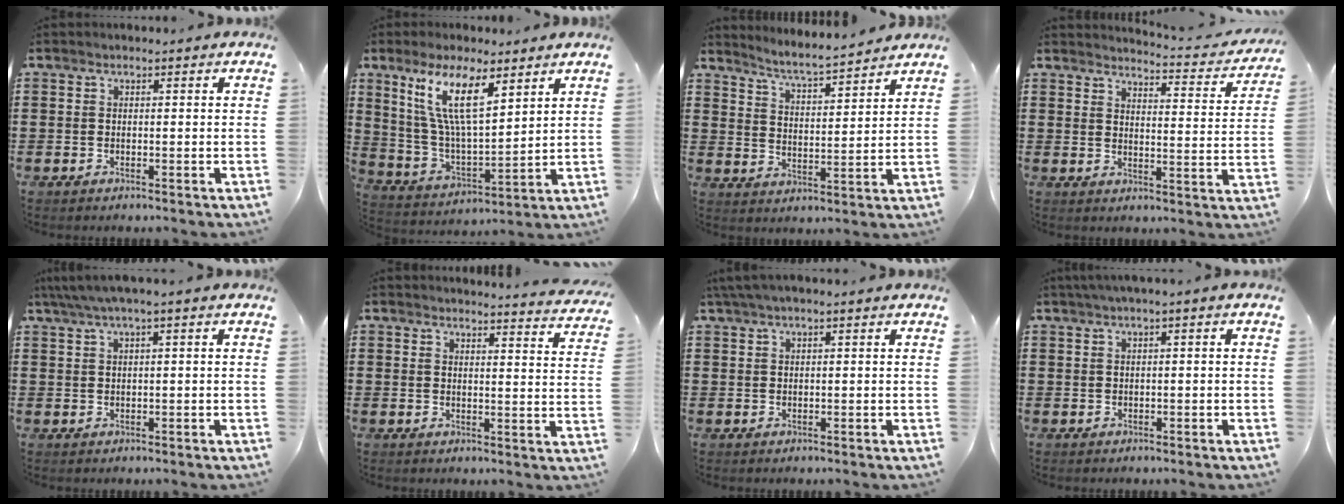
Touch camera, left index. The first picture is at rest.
{"total": 11.8, "force": [7.0, 3.3, 9.0], "torque": [-0.195, -0.018, 0.125]}
{"total": 4.5, "force": [4.4, -0.4, 1.1], "torque": [-0.042, -0.036, 0.070]}
{"total": 3.1, "force": [3.0, -0.2, 0.8], "torque": [-0.026, -0.031, 0.043]}
{"total": 2.1, "force": [0.6, 0.1, 2.0], "torque": [-0.036, -0.001, 0.010]}
{"total": 3.1, "force": [3.1, -0.5, 0.4], "torque": [-0.013, -0.021, 0.052]}
{"total": 1.6, "force": [0.8, 0.1, 1.4], "torque": [-0.025, 0.000, 0.016]}
{"total": 1.2, "force": [-0.1, -0.1, 1.2], "torque": [-0.018, -0.004, -0.001]}